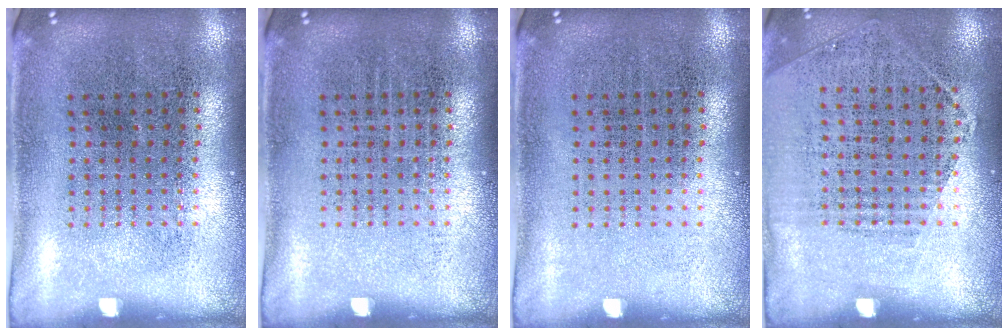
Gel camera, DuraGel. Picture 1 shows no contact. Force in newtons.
{"total": 0.0}
{"total": 0.0}
{"total": 1.2, "press": 1.0, "slide": 0.7}